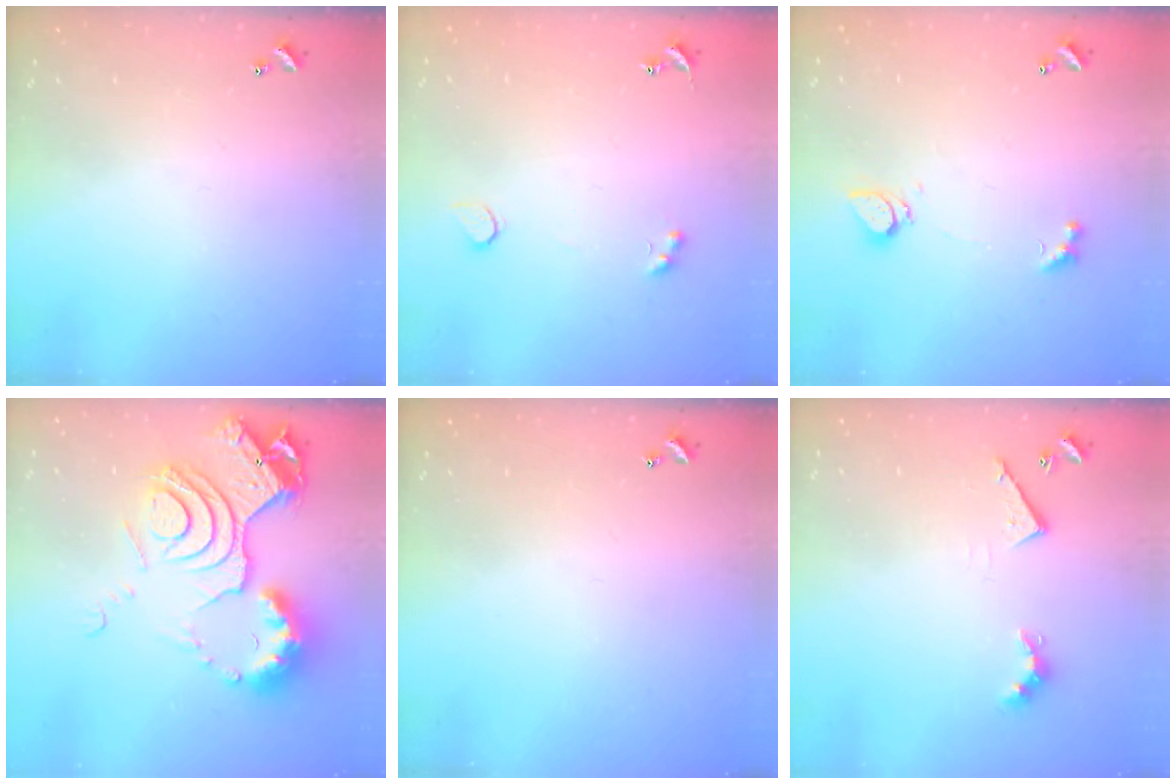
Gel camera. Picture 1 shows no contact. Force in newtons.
{"total": 2.1, "press": 1.8, "slide": 1.0}
{"total": 1.3, "press": 1.2, "slide": 0.4}
{"total": 21.0, "press": 20.9, "slide": 2.1}
{"total": 0.0}
{"total": 4.5, "press": 4.5, "slide": 0.8}